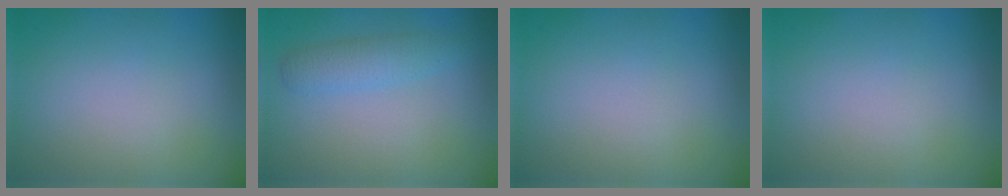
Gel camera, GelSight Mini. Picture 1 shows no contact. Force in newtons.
{"total": 2.4, "press": 2.4, "slide": 0.1}
{"total": 0.0}
{"total": 0.0}